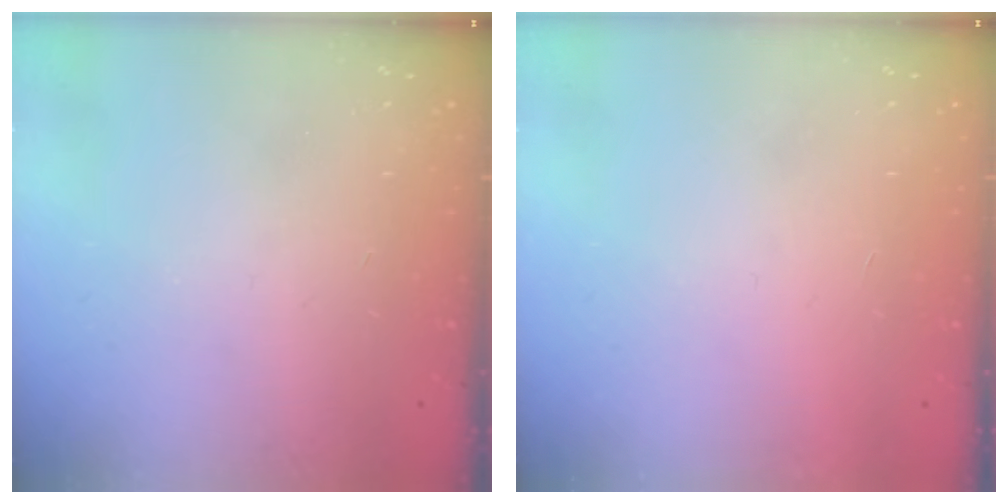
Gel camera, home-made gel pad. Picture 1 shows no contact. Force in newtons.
{"total": 1.5, "press": 1.5, "slide": 0.1}